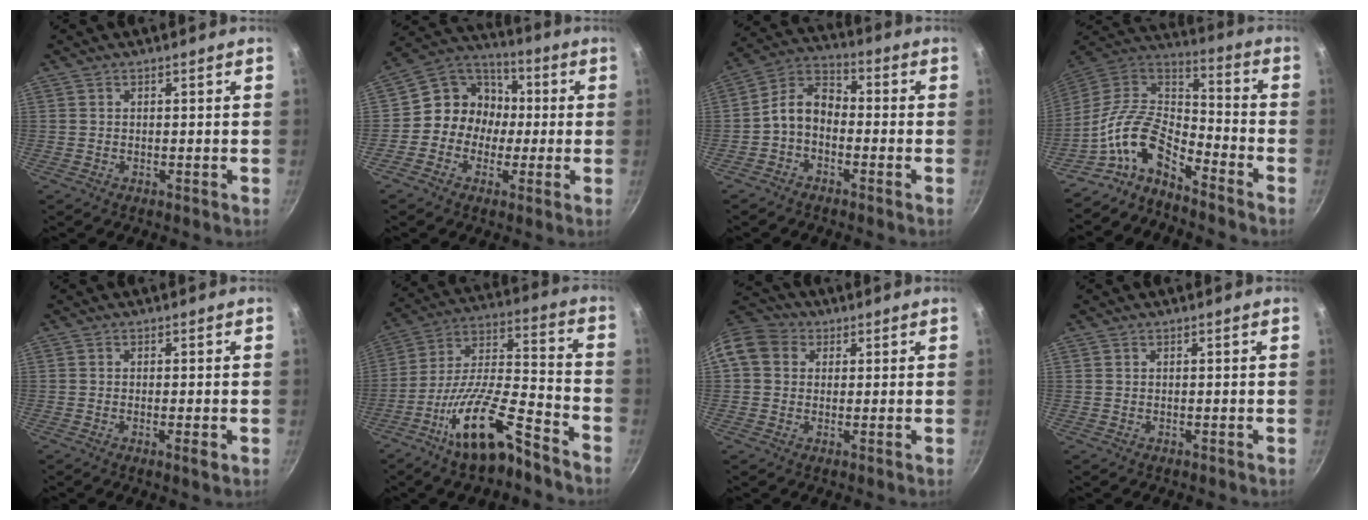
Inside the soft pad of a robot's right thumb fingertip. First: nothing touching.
{"total": 11.2, "force": [-0.8, 10.1, 4.8], "torque": [-0.028, 0.035, -0.034]}
{"total": 7.5, "force": [-2.2, 5.1, 5.0], "torque": [-0.080, 0.045, -0.060]}
{"total": 13.0, "force": [-8.8, 6.0, 7.6], "torque": [-0.131, 0.081, -0.201]}
{"total": 2.0, "force": [-0.6, 0.3, 1.9], "torque": [-0.039, -0.003, -0.014]}
{"total": 17.7, "force": [-11.0, 5.4, 12.7], "torque": [-0.214, 0.074, -0.203]}
{"total": 9.8, "force": [2.3, 8.2, 4.9], "torque": [-0.080, 0.020, 0.023]}
{"total": 0.0}